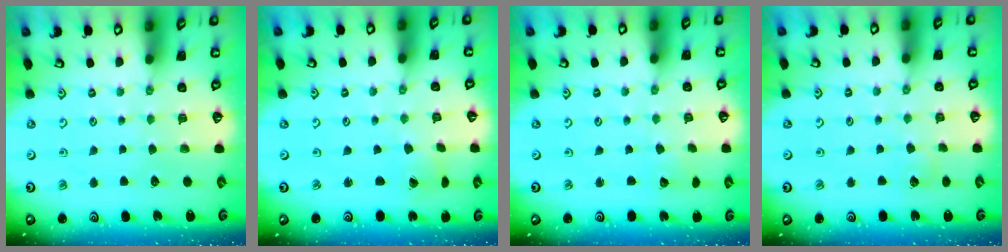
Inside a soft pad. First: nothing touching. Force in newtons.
{"total": 1.4, "press": 1.4, "slide": 0.3}
{"total": 1.8, "press": 1.8, "slide": 0.1}
{"total": 4.1, "press": 4.1, "slide": 0.5}